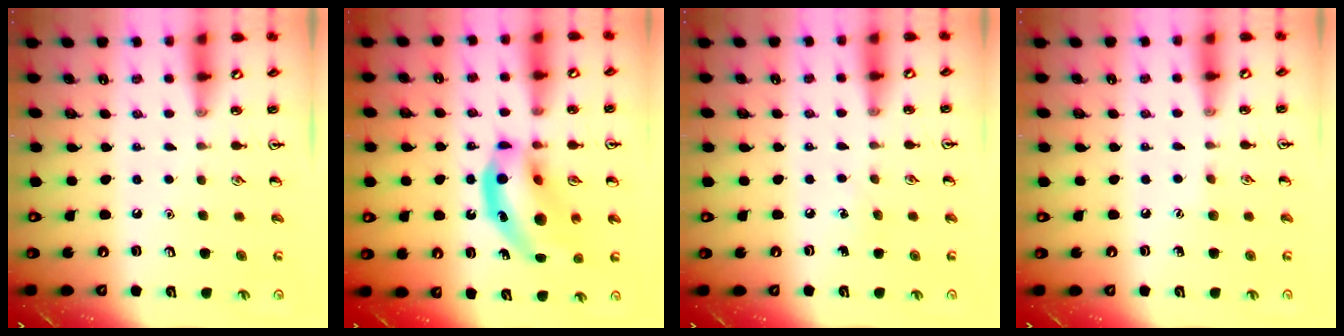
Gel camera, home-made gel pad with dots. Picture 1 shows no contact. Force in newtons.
{"total": 16.0, "press": 15.3, "slide": 4.6}
{"total": 4.2, "press": 3.9, "slide": 1.5}
{"total": 3.9, "press": 3.7, "slide": 1.2}